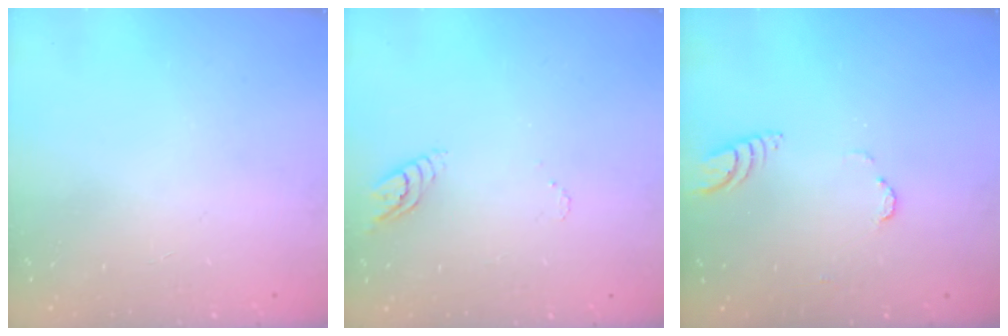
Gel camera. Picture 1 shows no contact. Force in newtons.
{"total": 4.2, "press": 4.1, "slide": 0.3}
{"total": 3.4, "press": 3.4, "slide": 0.3}